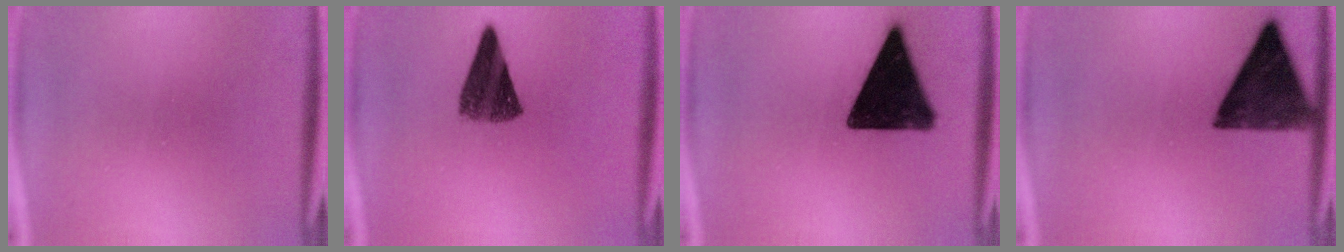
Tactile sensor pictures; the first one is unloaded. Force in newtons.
{"total": 8.4}
{"total": 16.7}
{"total": 13.2}